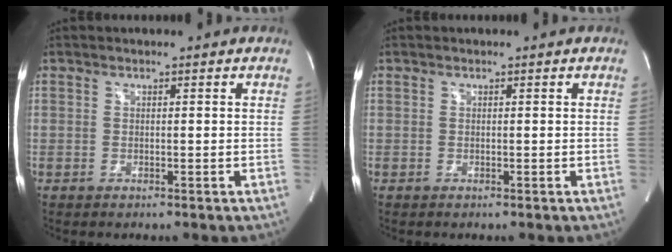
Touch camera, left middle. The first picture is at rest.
{"total": 0.0}